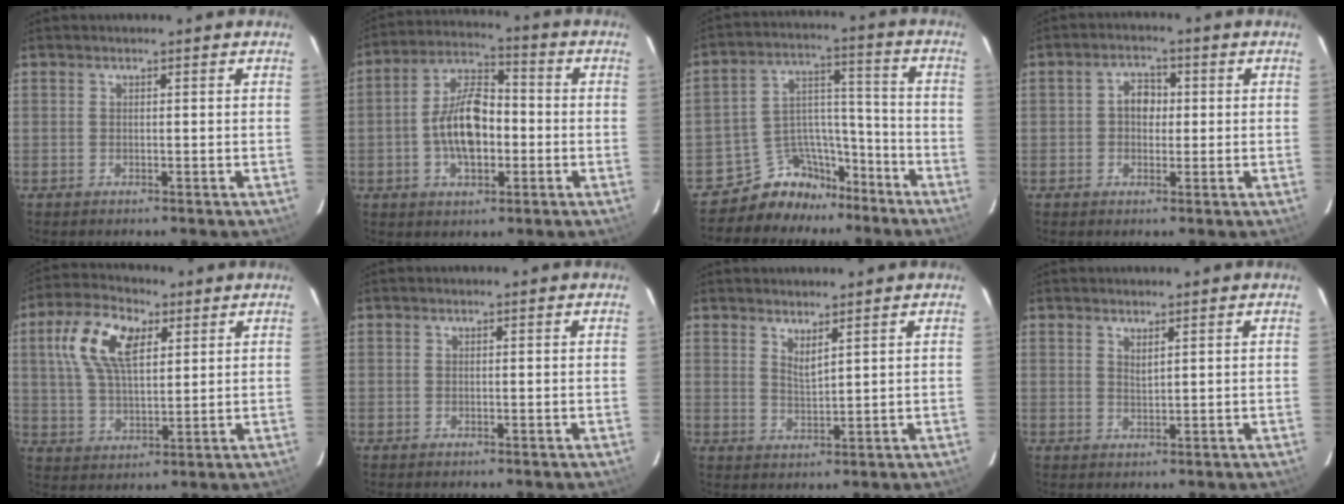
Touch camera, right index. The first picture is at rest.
{"total": 11.5, "force": [-2.0, 6.1, 9.6], "torque": [-0.185, 0.019, -0.034]}
{"total": 10.3, "force": [-8.5, 5.7, 1.1], "torque": [-0.021, 0.061, -0.141]}
{"total": 4.0, "force": [0.2, 3.2, 2.4], "torque": [-0.042, 0.016, 0.001]}
{"total": 12.0, "force": [4.4, 6.1, 9.3], "torque": [-0.188, 0.025, 0.082]}
{"total": 0.0}
{"total": 2.8, "force": [2.2, 0.3, 1.7], "torque": [-0.029, -0.003, 0.037]}
{"total": 1.5, "force": [1.1, 0.3, 1.0], "torque": [-0.018, 0.000, 0.019]}